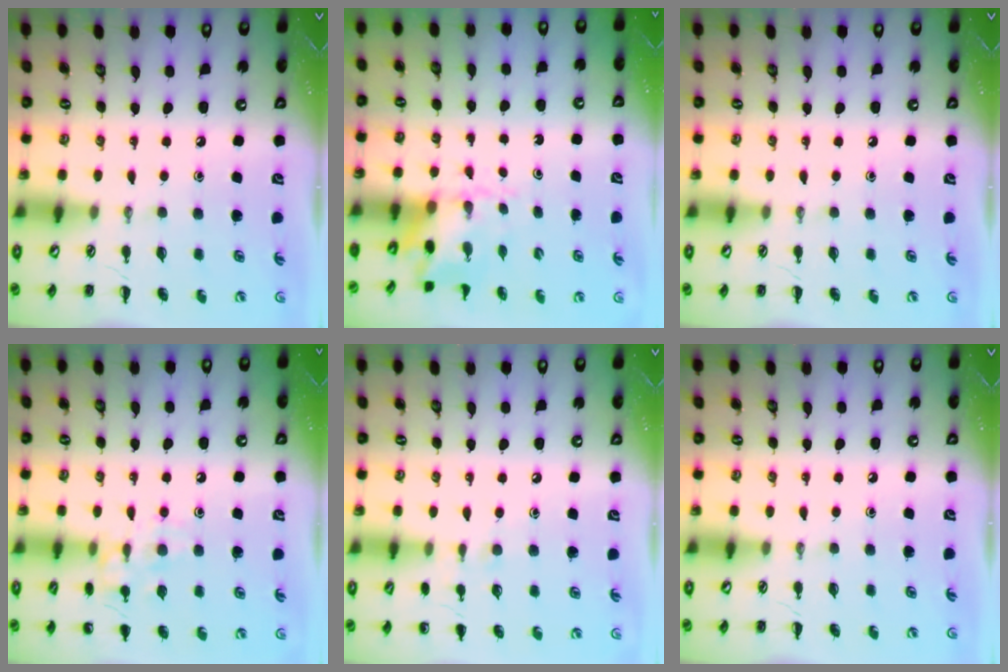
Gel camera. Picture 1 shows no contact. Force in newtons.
{"total": 2.9, "press": 2.8, "slide": 0.7}
{"total": 0.0}
{"total": 10.5, "press": 10.5, "slide": 1.0}
{"total": 5.0, "press": 4.7, "slide": 1.7}
{"total": 0.0}